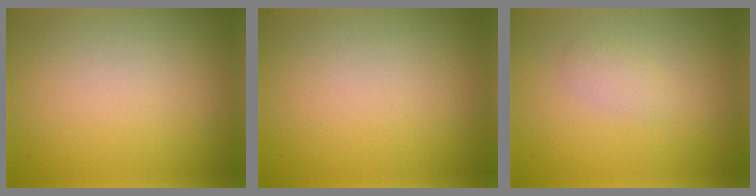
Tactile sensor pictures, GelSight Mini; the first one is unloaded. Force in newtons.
{"total": 0.0}
{"total": 1.2, "press": 1.2, "slide": 0.0}